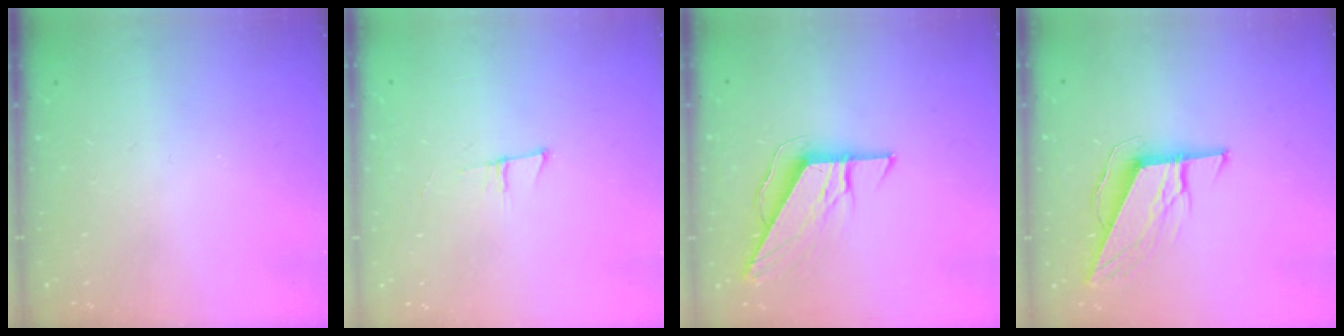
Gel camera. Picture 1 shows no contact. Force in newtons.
{"total": 5.4, "press": 4.6, "slide": 2.7}
{"total": 8.8, "press": 8.8, "slide": 0.4}
{"total": 10.1, "press": 10.0, "slide": 1.6}